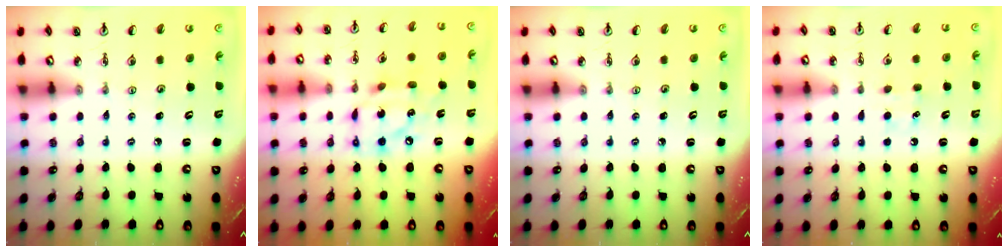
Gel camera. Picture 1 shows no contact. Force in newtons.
{"total": 13.0, "press": 13.0, "slide": 1.3}
{"total": 0.0}
{"total": 5.9, "press": 5.8, "slide": 0.6}